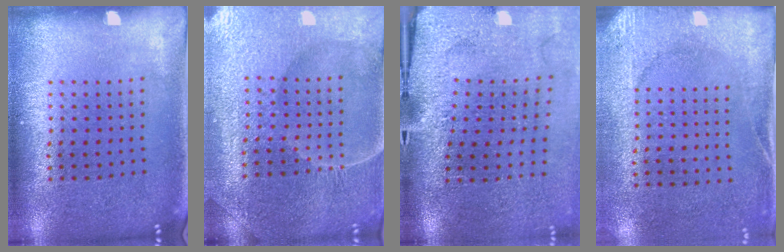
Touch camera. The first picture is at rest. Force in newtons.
{"total": 4.3, "press": 4.2, "slide": 1.1}
{"total": 3.1, "press": 2.9, "slide": 1.3}
{"total": 2.6, "press": 2.2, "slide": 1.4}